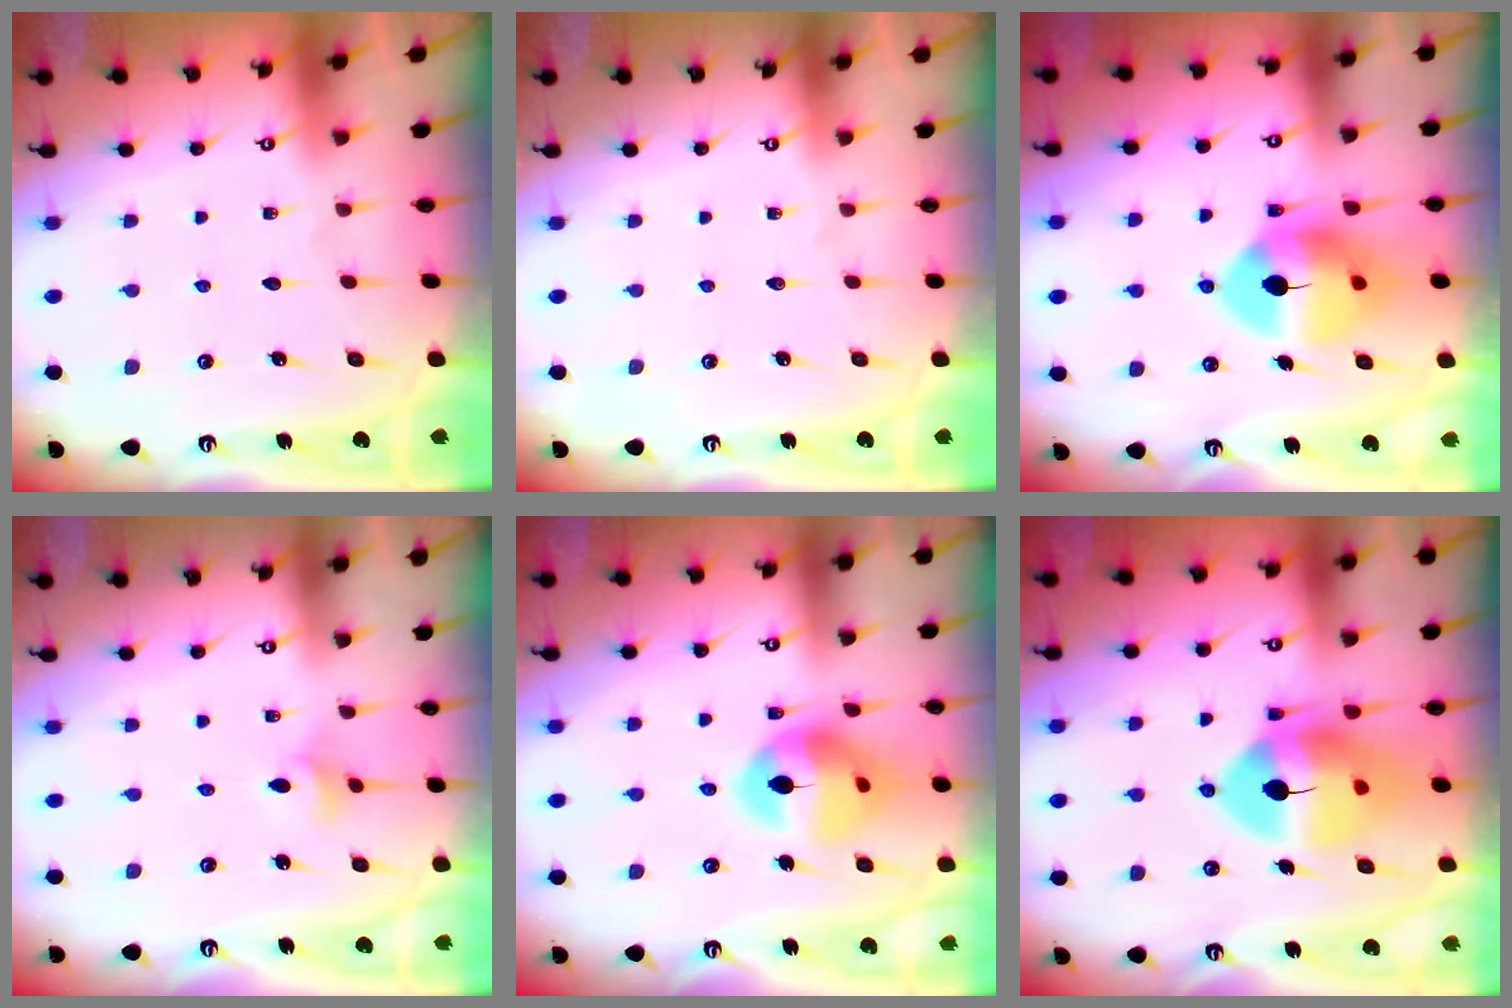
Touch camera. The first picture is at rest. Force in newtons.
{"total": 0.0}
{"total": 12.8, "press": 12.6, "slide": 1.9}
{"total": 3.0, "press": 2.9, "slide": 0.5}
{"total": 15.6, "press": 15.5, "slide": 1.8}
{"total": 15.4, "press": 15.2, "slide": 2.4}